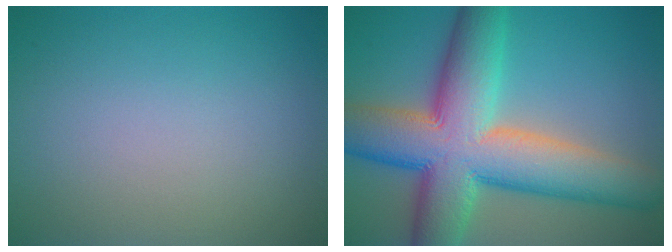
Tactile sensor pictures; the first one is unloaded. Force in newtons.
{"total": 13.7, "press": 13.7, "slide": 0.6}